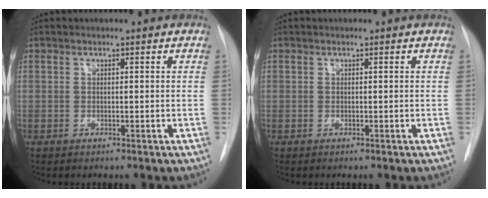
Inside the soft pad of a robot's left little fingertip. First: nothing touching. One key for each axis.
{"total": 0.0}